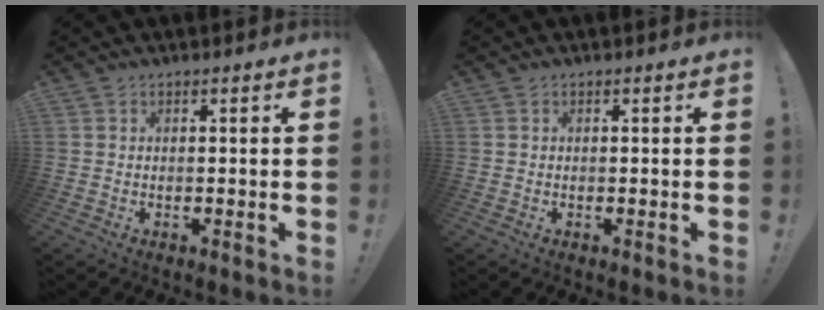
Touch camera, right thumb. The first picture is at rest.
{"total": 0.0}